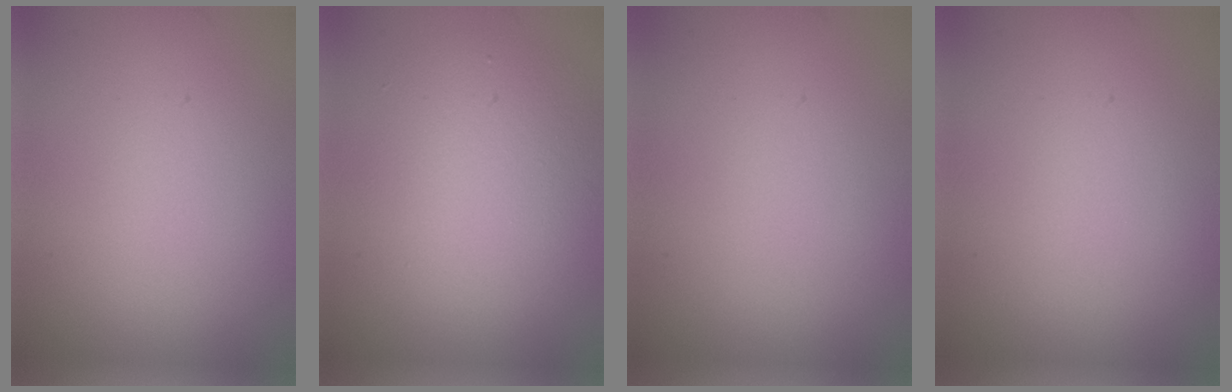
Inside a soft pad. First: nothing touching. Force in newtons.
{"total": 5.1, "press": 5.1, "slide": 0.1}
{"total": 0.0}
{"total": 0.0}